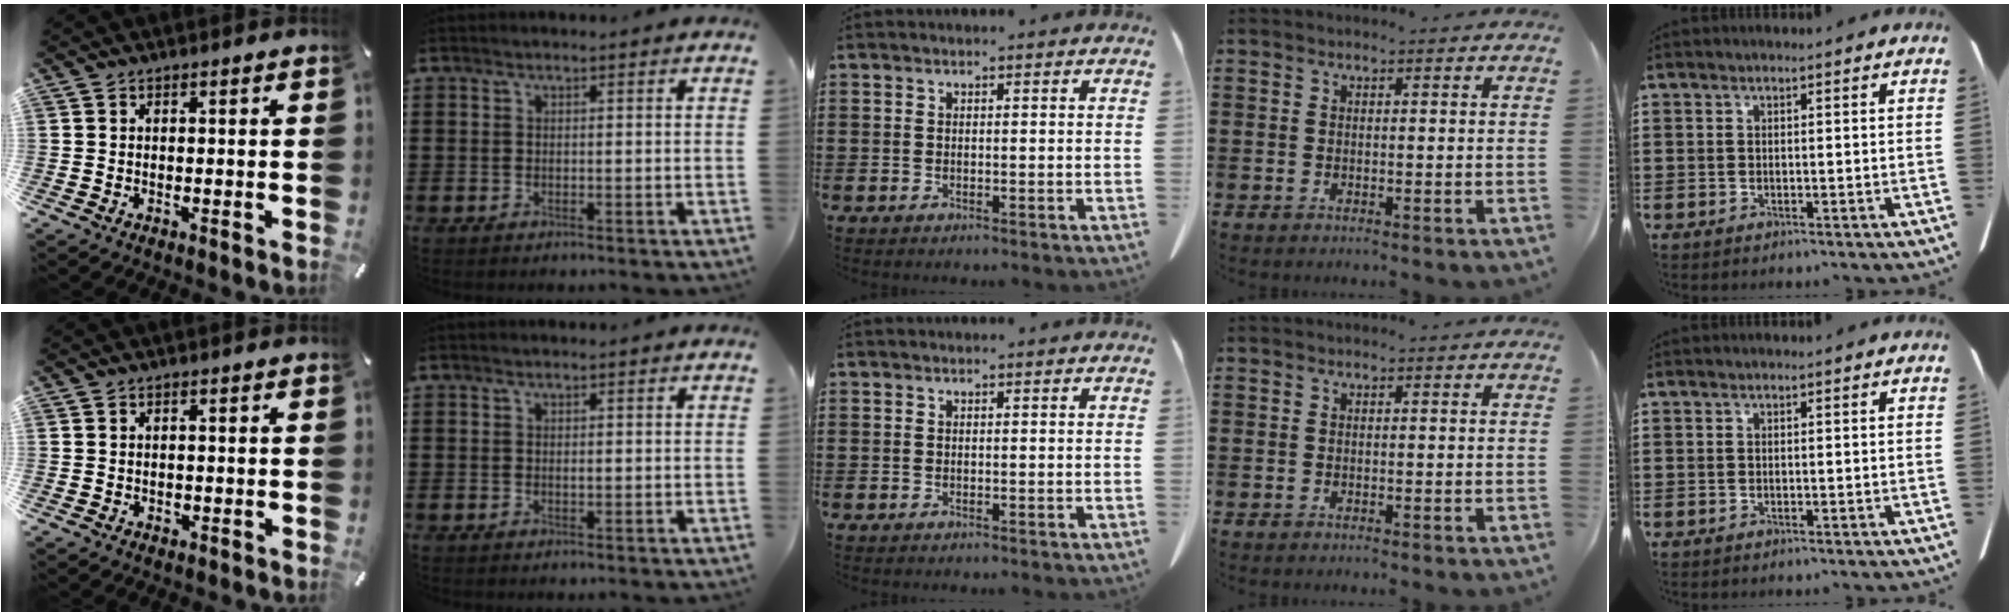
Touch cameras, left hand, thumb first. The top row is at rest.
{"thumb": {"total": 0.7, "force": [-0.1, 0.6, 0.2], "torque": [-0.004, 0.004, -0.004]}, "index": {"total": 0.6, "force": [0.1, 0.2, 0.5], "torque": [-0.012, -0.002, 0.003]}}